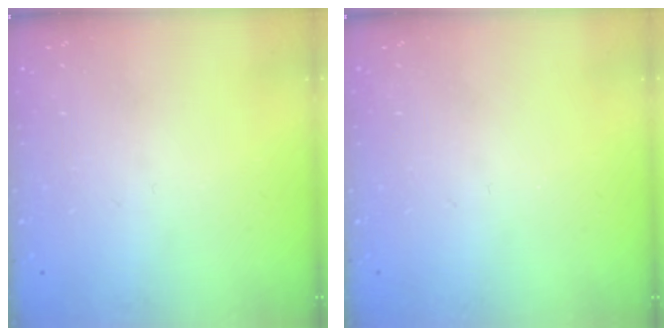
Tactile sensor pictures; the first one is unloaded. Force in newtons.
{"total": 0.0}